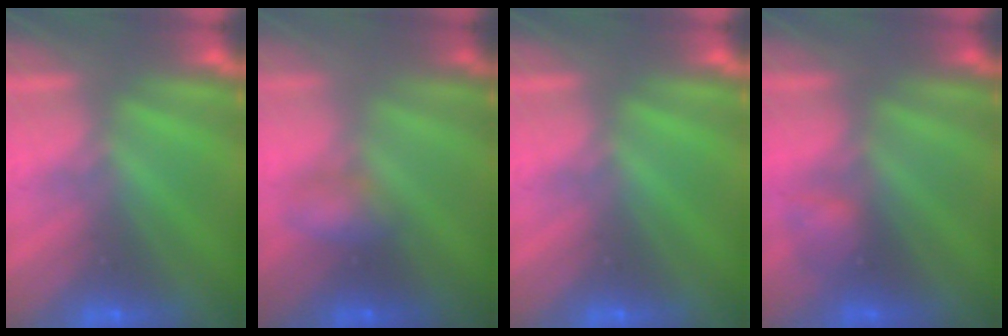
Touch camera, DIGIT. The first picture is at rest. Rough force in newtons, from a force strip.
{"total": 2.7}
{"total": 0.0}
{"total": 1.9}